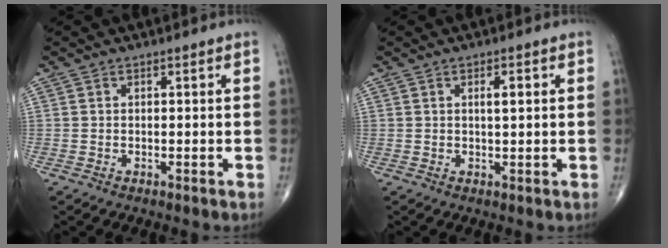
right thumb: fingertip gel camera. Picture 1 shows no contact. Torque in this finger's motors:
{"motor_torque": [-0.38, 0.29, 0.36, 0.03, 0.05]}